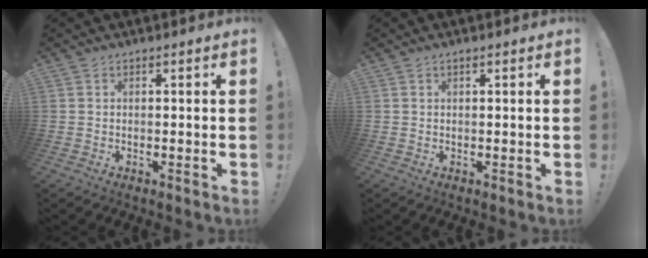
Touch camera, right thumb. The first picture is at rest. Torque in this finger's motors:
{"motor_torque": [0.02, -0.59, -0.01, 0.00, 0.00]}